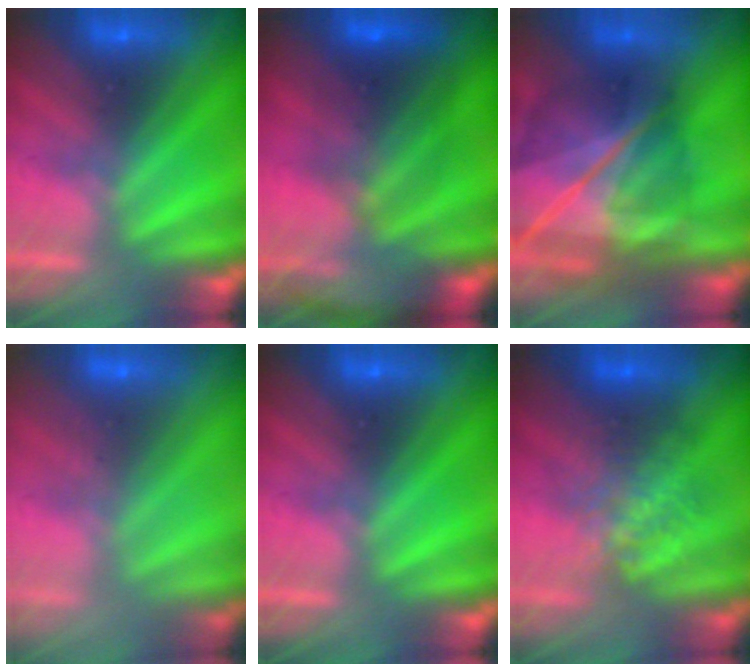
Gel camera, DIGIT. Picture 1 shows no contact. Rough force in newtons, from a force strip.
{"total": 7.6}
{"total": 8.8}
{"total": 2.5}
{"total": 0.0}
{"total": 2.2}